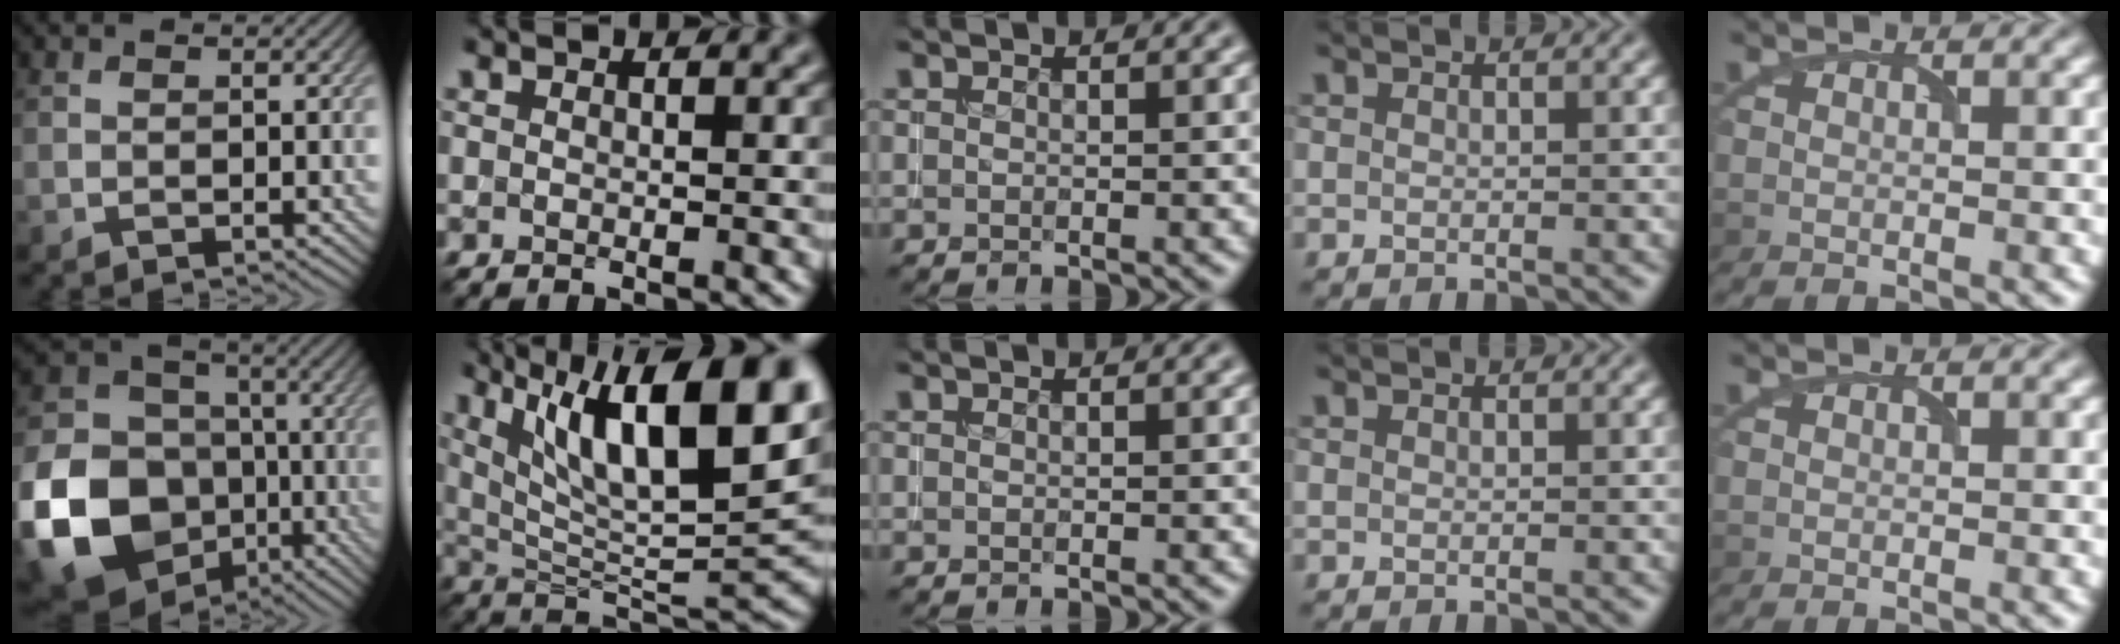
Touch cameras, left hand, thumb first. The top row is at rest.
{"thumb": {"total": 19.5, "force": [-6.8, 15.8, 9.2], "torque": [-0.250, -0.045, -0.125]}, "index": {"total": 14.4, "force": [6.1, 4.7, 12.1], "torque": [-0.189, 0.001, 0.106]}}